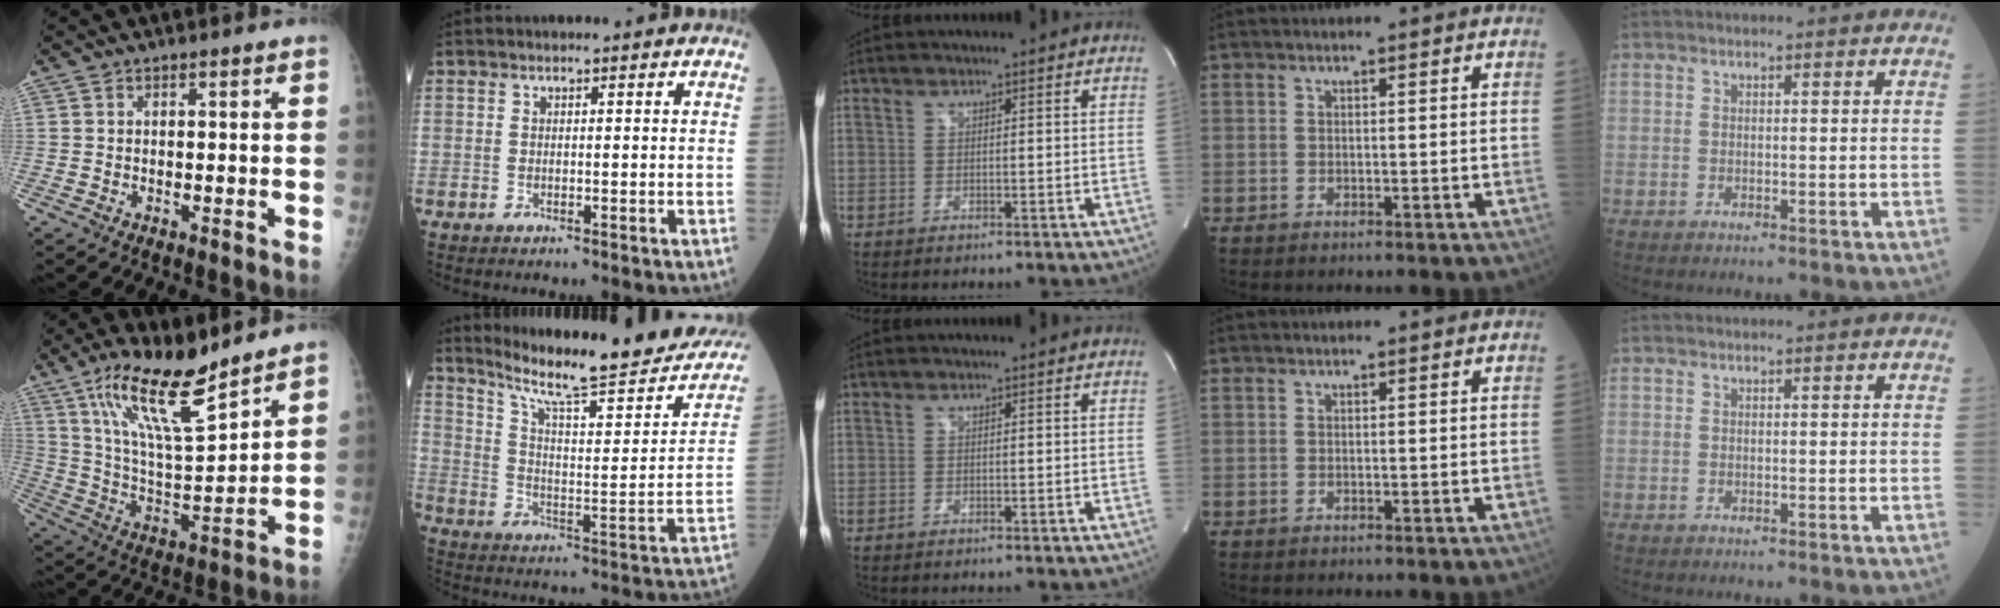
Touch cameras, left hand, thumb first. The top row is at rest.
{"thumb": {"total": 16.8, "force": [12.0, 3.8, 11.2], "torque": [-0.180, -0.070, 0.227]}, "index": {"total": 24.2, "force": [20.5, 3.0, 12.5], "torque": [-0.189, -0.044, 0.281]}}